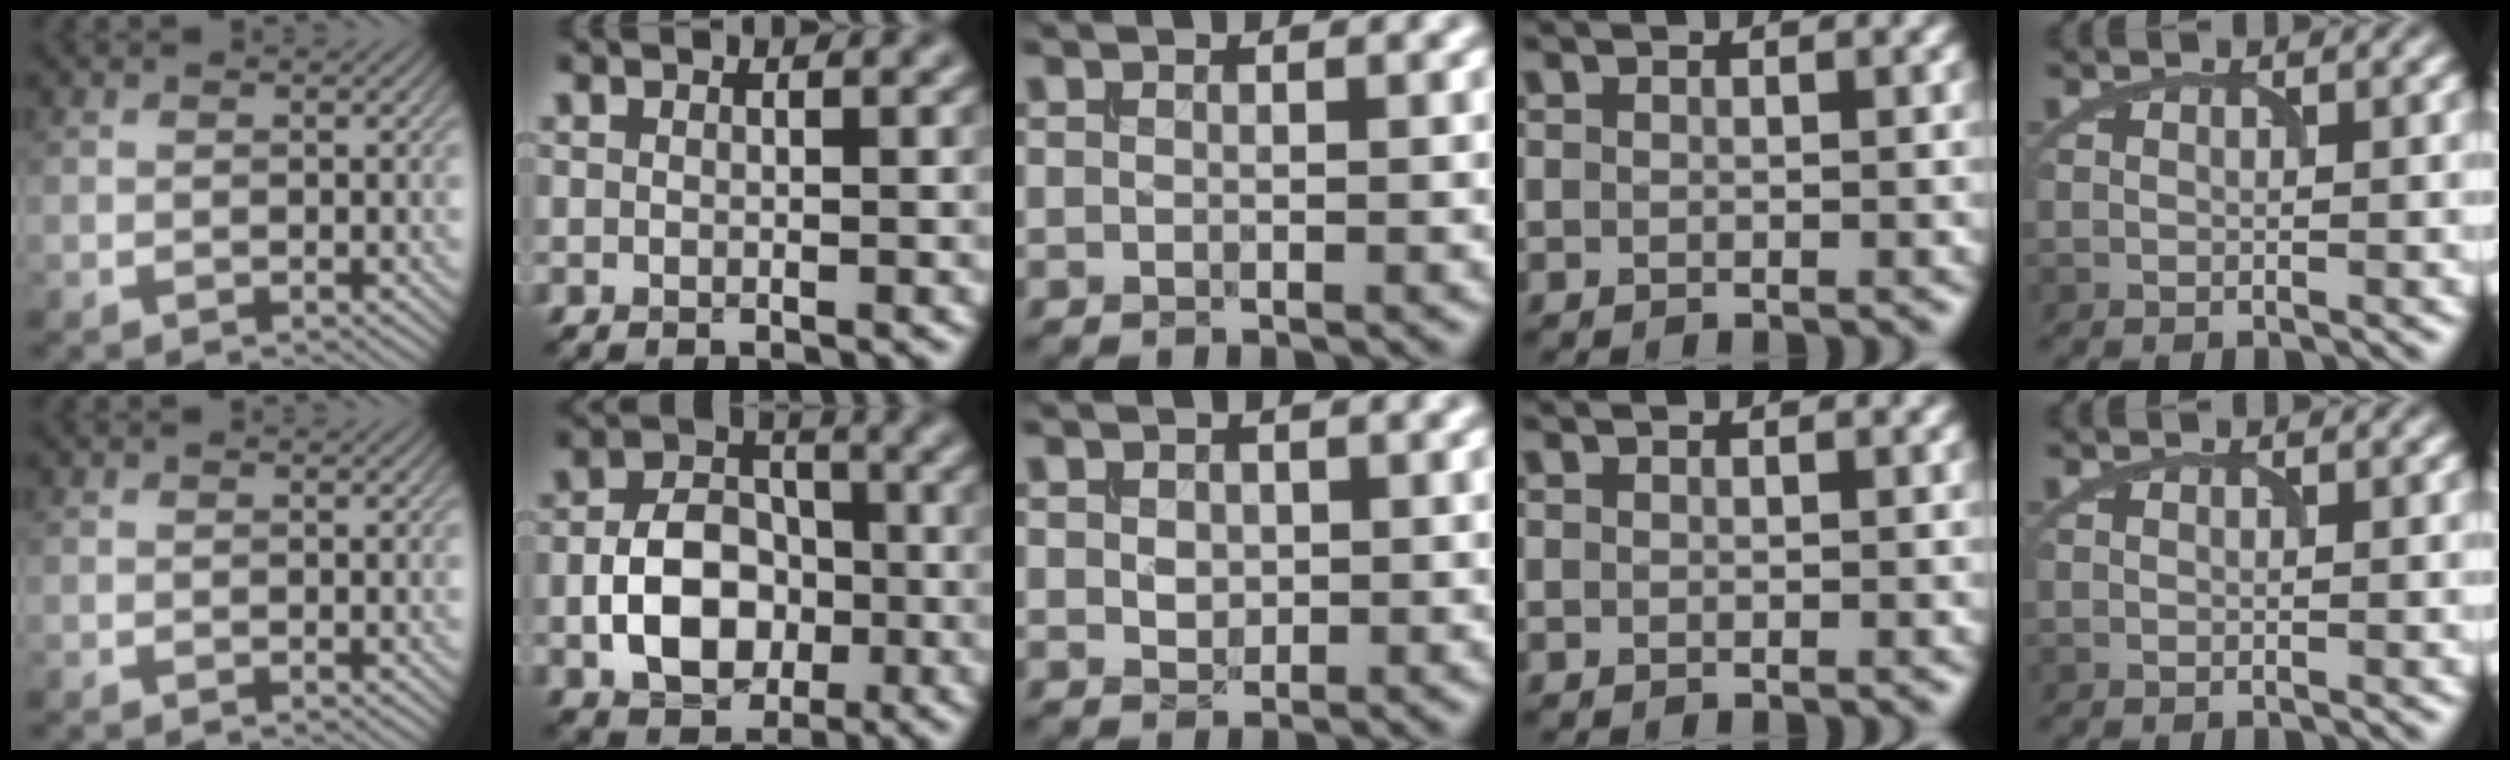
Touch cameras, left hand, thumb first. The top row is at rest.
{"index": {"total": 6.4, "force": [-1.7, 4.5, 4.2], "torque": [-0.074, 0.001, -0.030]}, "middle": {"total": 1.3, "force": [0.2, 1.1, 0.7], "torque": [-0.017, -0.002, 0.005]}}